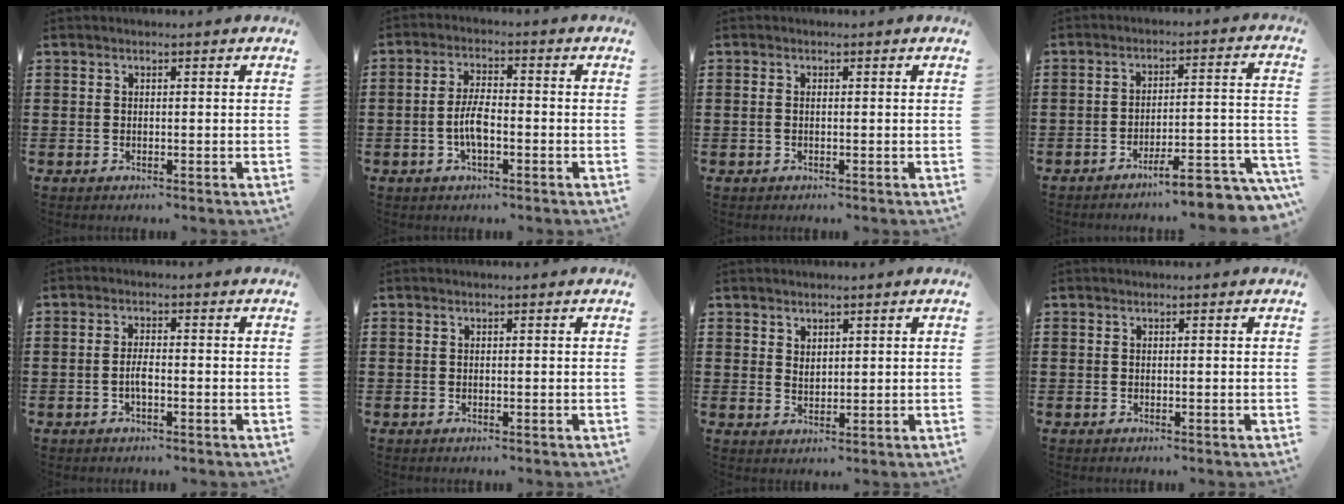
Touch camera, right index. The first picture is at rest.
{"total": 4.9, "force": [-1.3, 1.8, 4.4], "torque": [-0.098, 0.000, -0.029]}
{"total": 0.7, "force": [-0.1, 0.3, 0.6], "torque": [-0.014, 0.000, -0.002]}
{"total": 7.5, "force": [-6.4, 0.6, 3.8], "torque": [-0.052, 0.000, -0.118]}
{"total": 2.6, "force": [-0.8, 0.8, 2.4], "torque": [-0.052, 0.000, -0.017]}
{"total": 0.0}
{"total": 1.9, "force": [1.7, 1.0, 0.3], "torque": [-0.008, 0.004, 0.032]}
{"total": 0.0}